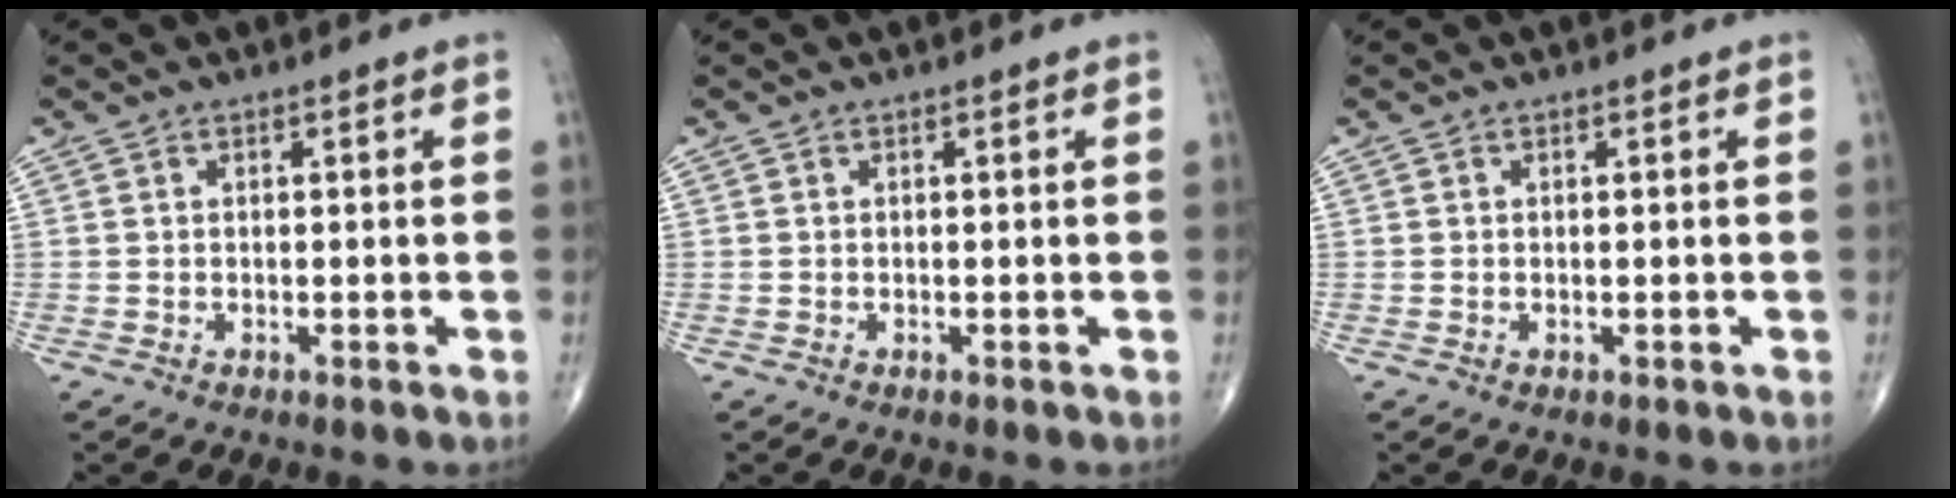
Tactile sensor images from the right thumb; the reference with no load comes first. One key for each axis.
{"total": 0.0}
{"total": 0.0}